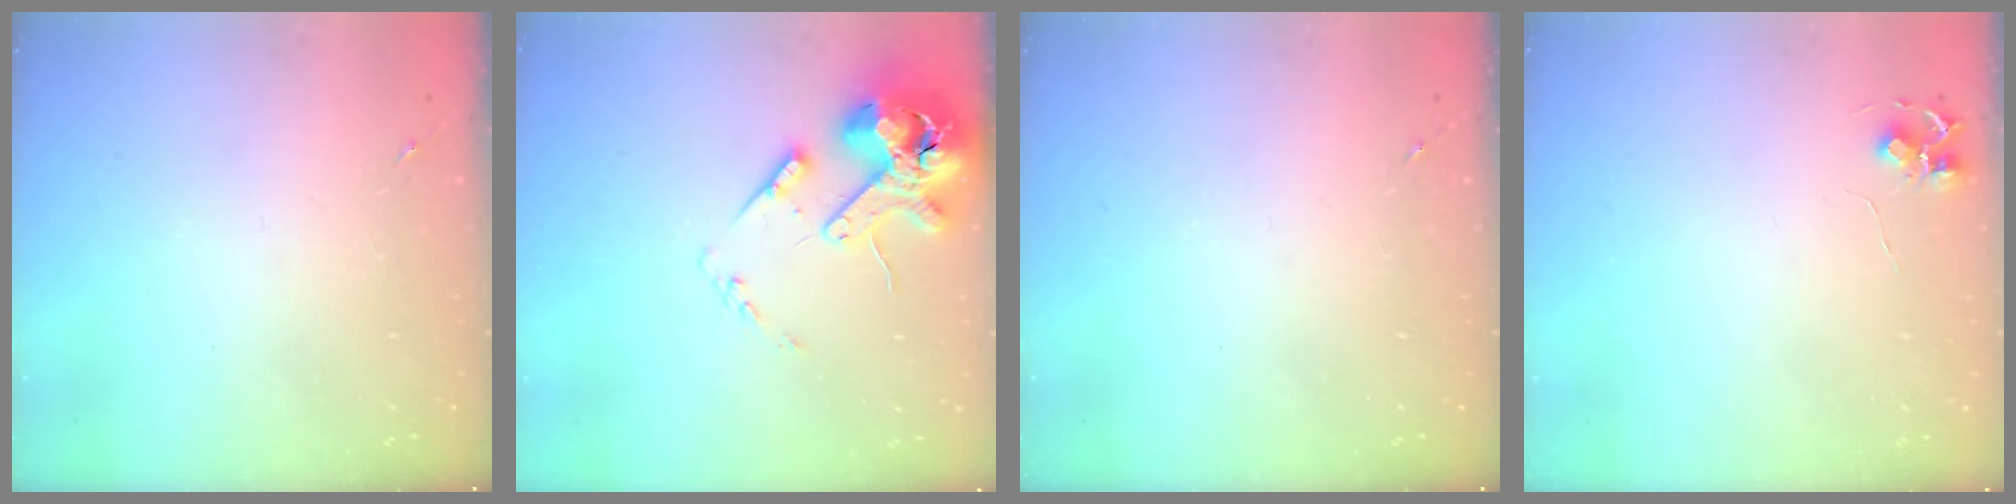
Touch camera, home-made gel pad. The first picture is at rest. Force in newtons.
{"total": 15.9, "press": 15.7, "slide": 2.5}
{"total": 0.0}
{"total": 5.9, "press": 5.9, "slide": 0.5}